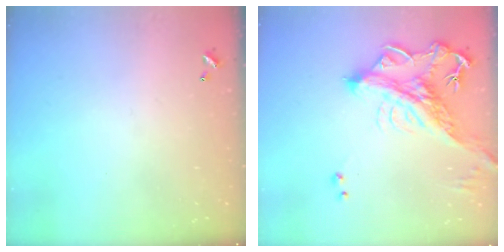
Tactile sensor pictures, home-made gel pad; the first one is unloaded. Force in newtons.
{"total": 7.2, "press": 6.9, "slide": 1.8}